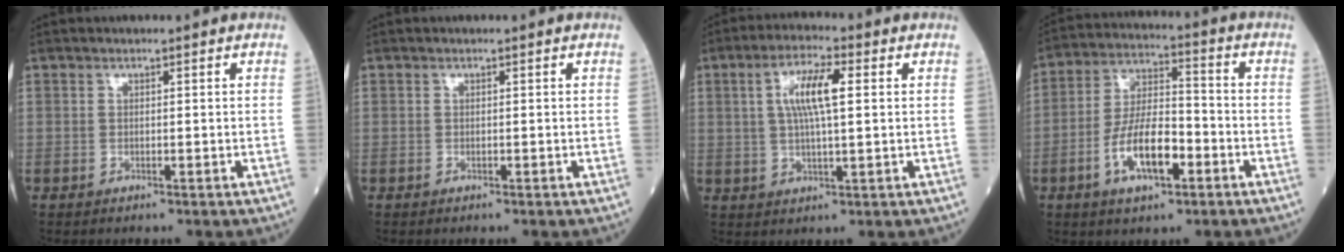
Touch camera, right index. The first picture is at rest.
{"total": 0.0}
{"total": 7.6, "force": [1.7, 1.4, 7.2], "torque": [-0.142, 0.012, 0.031]}
{"total": 10.9, "force": [-4.2, 3.8, 9.3], "torque": [-0.185, 0.008, -0.076]}